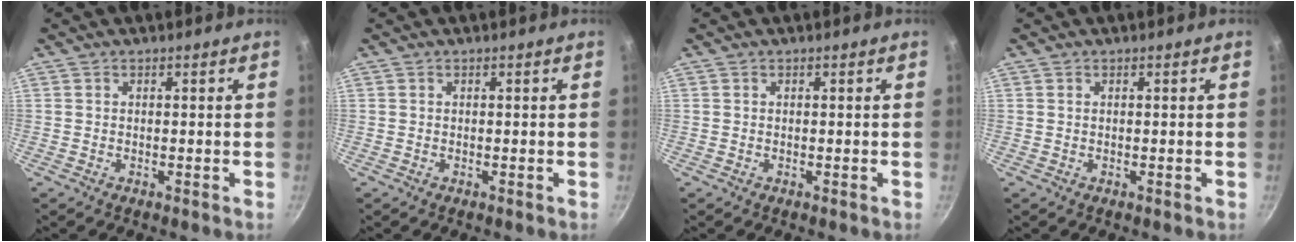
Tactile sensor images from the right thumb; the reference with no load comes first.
{"total": 0.0}
{"total": 0.0}
{"total": 0.0}